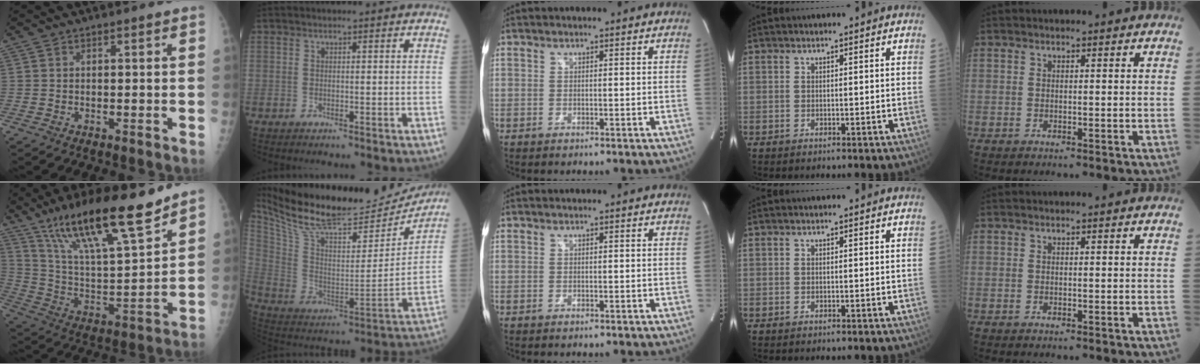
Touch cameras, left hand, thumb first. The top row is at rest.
{"thumb": {"total": 22.2, "force": [15.8, 4.2, 15.0], "torque": [-0.241, -0.065, 0.284]}, "index": {"total": 26.5, "force": [24.1, 5.7, 9.3], "torque": [-0.177, -0.046, 0.363]}}